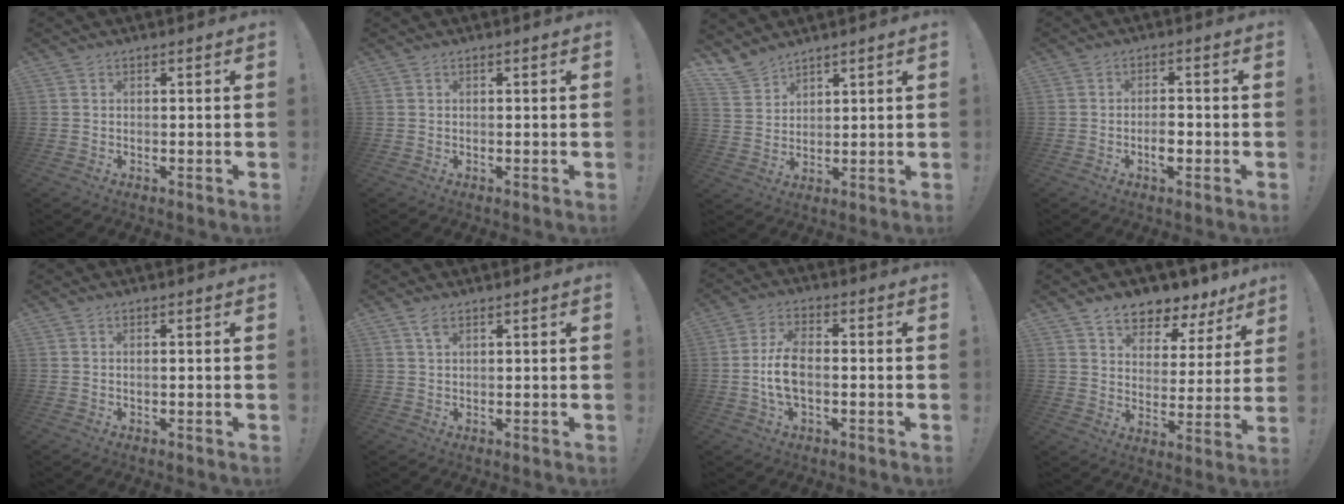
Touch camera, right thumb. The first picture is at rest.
{"total": 0.0}
{"total": 6.5, "force": [5.7, 2.8, 1.4], "torque": [-0.035, -0.036, 0.112]}
{"total": 4.2, "force": [-1.6, 2.1, 3.3], "torque": [-0.048, 0.005, -0.030]}
{"total": 0.8, "force": [-0.3, -0.1, 0.7], "torque": [-0.011, -0.001, -0.006]}
{"total": 2.3, "force": [1.4, 1.0, 1.5], "torque": [-0.026, -0.003, 0.023]}
{"total": 8.4, "force": [-1.3, 4.4, 7.1], "torque": [-0.147, 0.004, -0.023]}
{"total": 7.9, "force": [6.5, 3.7, 2.4], "torque": [-0.036, -0.063, 0.120]}